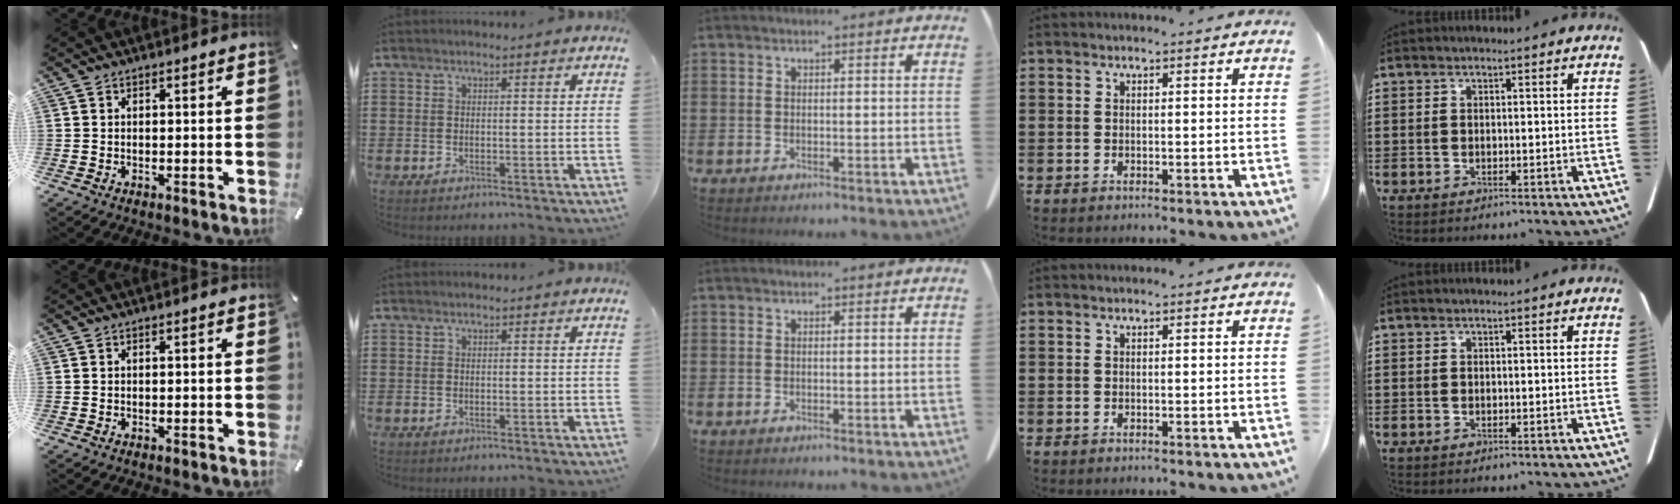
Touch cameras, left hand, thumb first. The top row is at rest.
{}